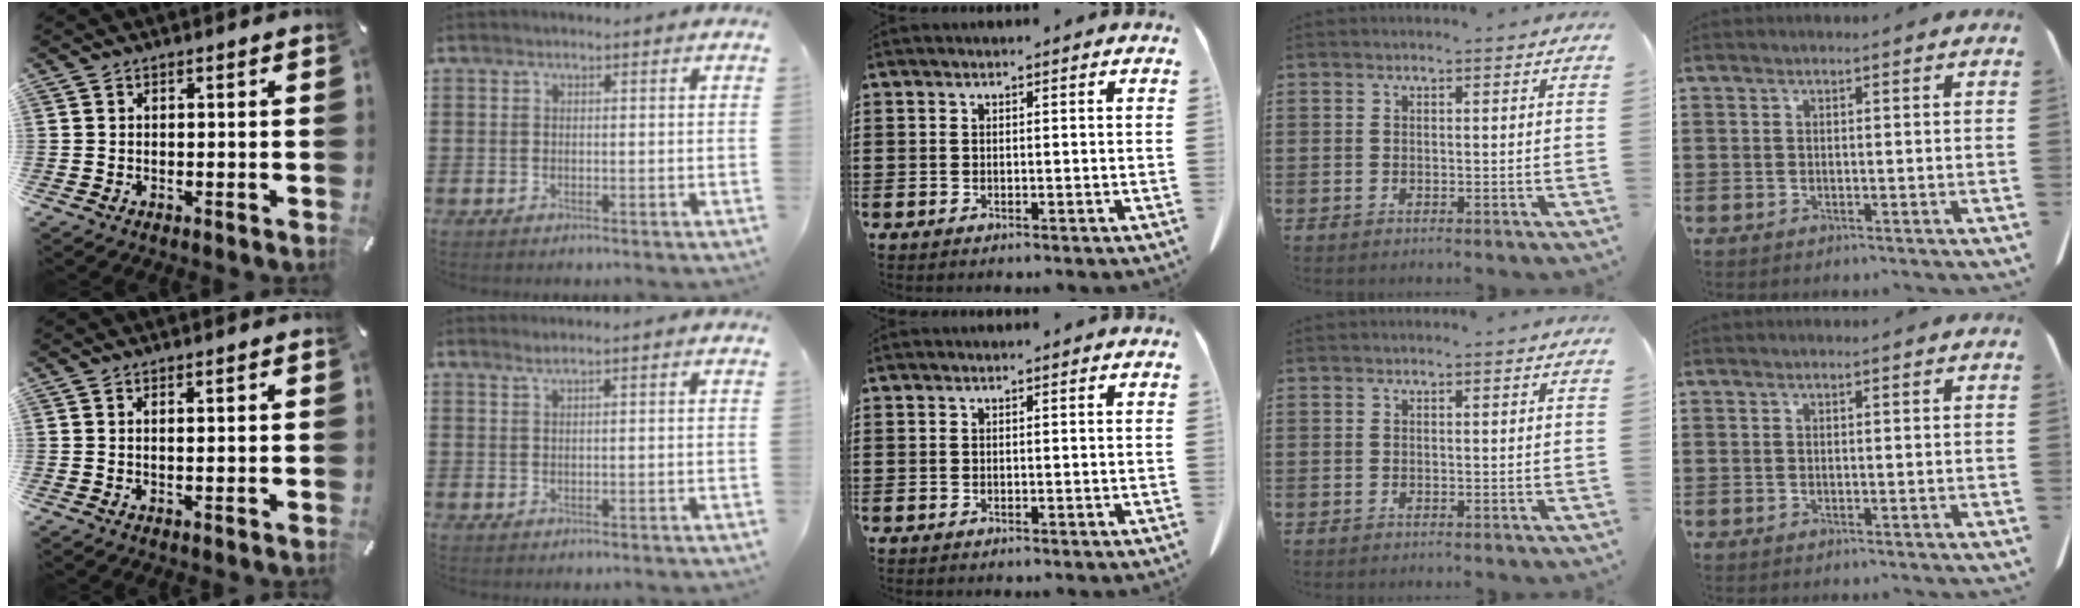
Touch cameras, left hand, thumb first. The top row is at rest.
{"thumb": {"total": 1.1, "force": [0.3, 0.1, 1.0], "torque": [-0.020, -0.003, 0.006]}, "index": {"total": 1.1, "force": [0.8, -0.2, 0.7], "torque": [-0.013, 0.001, 0.014]}}